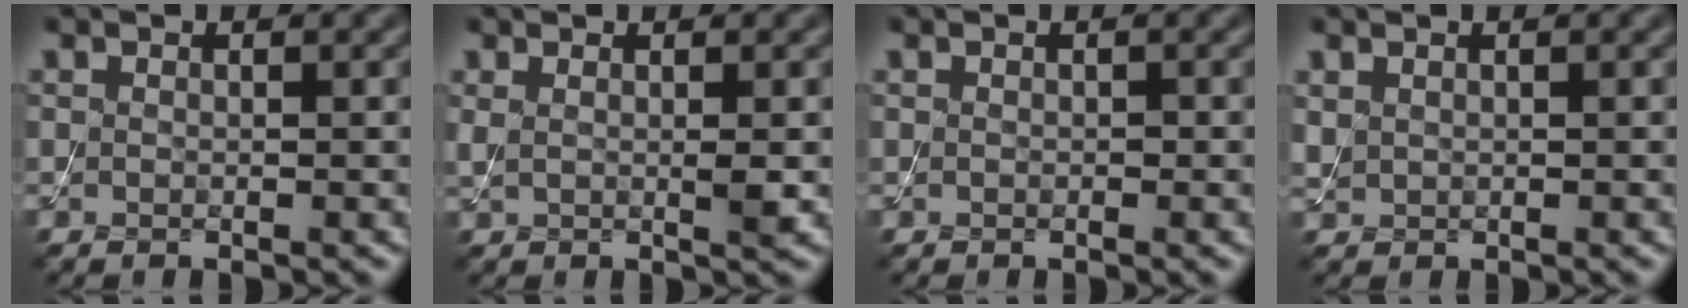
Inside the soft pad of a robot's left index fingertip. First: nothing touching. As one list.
[{"total": 1.6, "force": [0.5, 0.3, 1.5], "torque": [-0.027, -0.001, 0.011]}, {"total": 0.0}, {"total": 0.8, "force": [0.5, 0.5, 0.2], "torque": [-0.008, -0.001, 0.016]}]